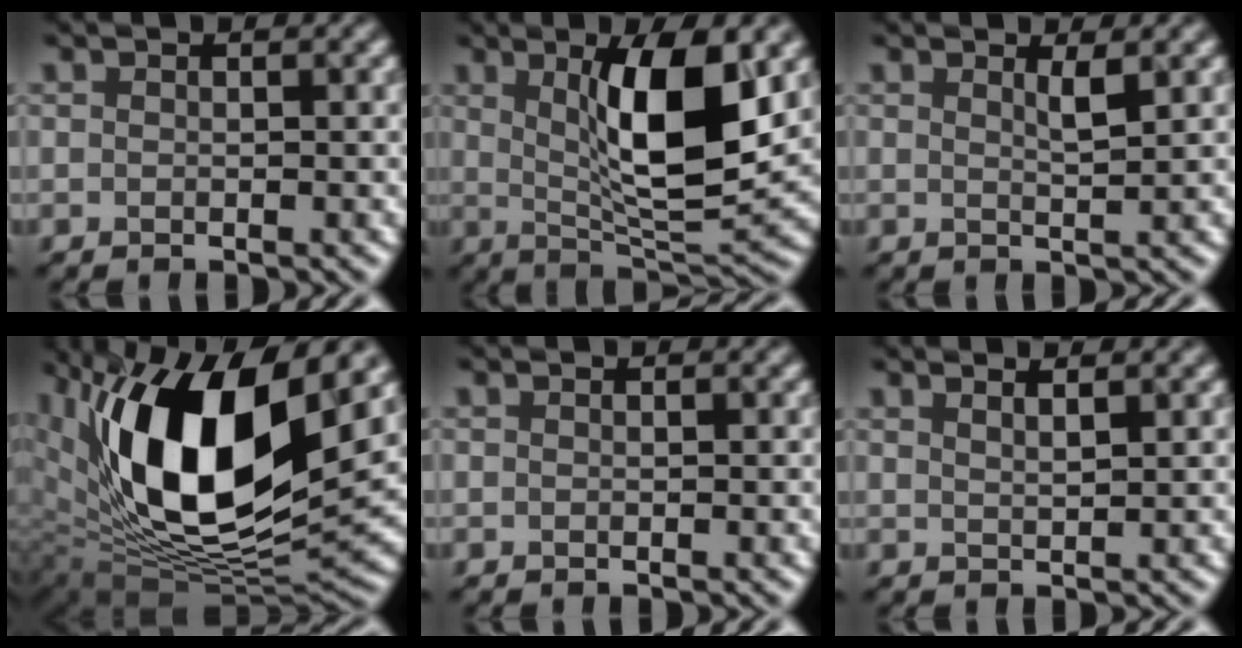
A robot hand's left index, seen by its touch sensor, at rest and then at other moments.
{"total": 9.3, "force": [2.3, 2.4, 8.7], "torque": [-0.136, -0.013, 0.047]}
{"total": 1.4, "force": [0.8, 0.2, 1.1], "torque": [-0.017, -0.003, 0.010]}
{"total": 15.4, "force": [4.9, 7.3, 12.7], "torque": [-0.219, -0.008, 0.084]}
{"total": 0.0}
{"total": 2.1, "force": [1.5, 0.7, 1.3], "torque": [-0.001, 0.007, 0.004]}